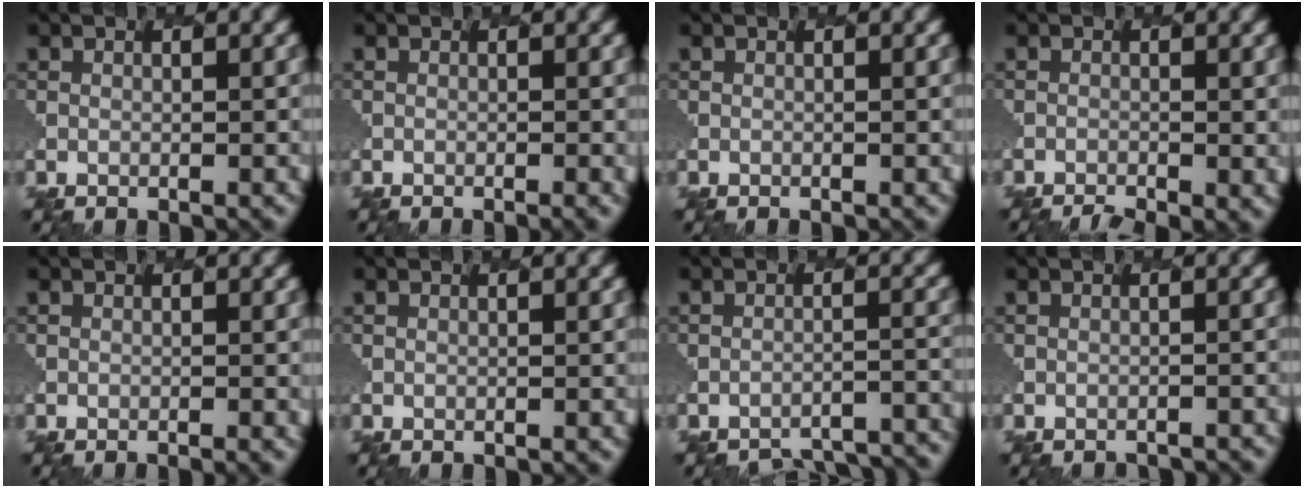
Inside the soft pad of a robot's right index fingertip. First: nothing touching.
{"total": 0.8, "force": [-0.4, 0.2, 0.6], "torque": [-0.013, -0.002, -0.008]}
{"total": 0.0}
{"total": 2.4, "force": [-2.1, 0.0, 1.0], "torque": [-0.035, 0.001, -0.029]}
{"total": 0.6, "force": [-0.4, 0.1, 0.4], "torque": [-0.009, -0.003, -0.006]}
{"total": 0.0}
{"total": 8.7, "force": [-8.7, 0.9, 0.2], "torque": [-0.011, 0.017, -0.087]}
{"total": 2.1, "force": [-2.1, 0.1, 0.2], "torque": [-0.001, 0.005, -0.015]}